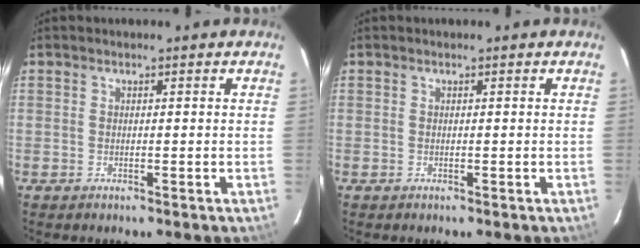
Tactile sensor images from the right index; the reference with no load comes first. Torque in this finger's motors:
{"motor_torque": [0.02, 0.02, 0.00, 0.00]}